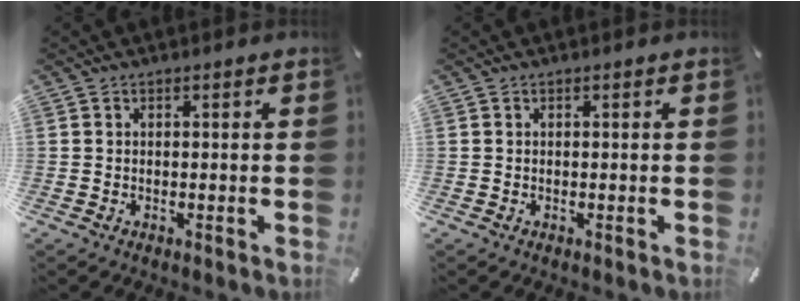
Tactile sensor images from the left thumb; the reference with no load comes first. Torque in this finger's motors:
{"motor_torque": [-0.01, 0.01, -0.11, 0.08, -0.10]}